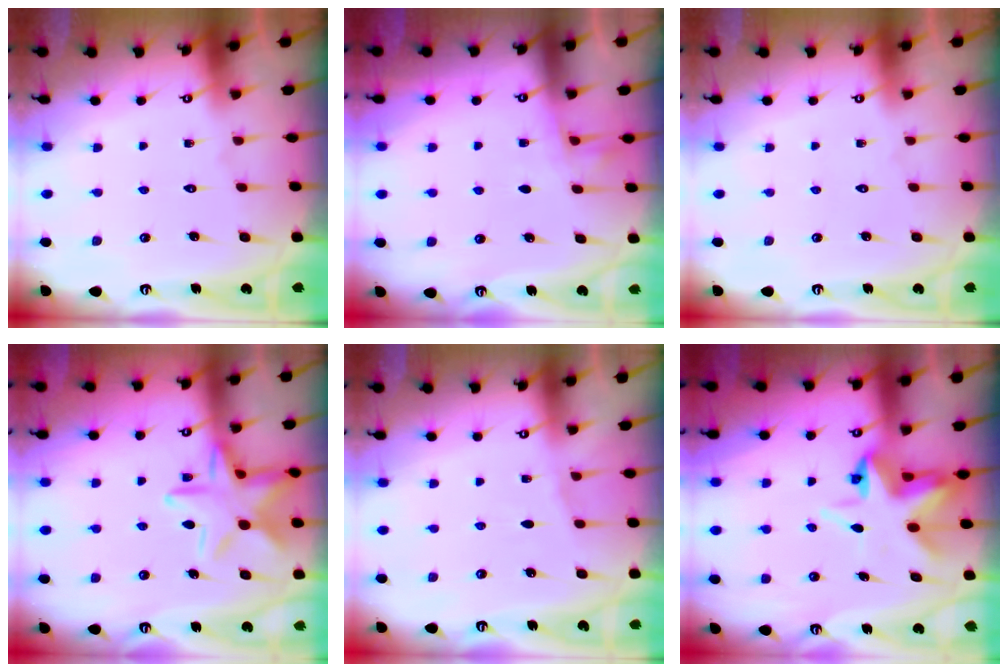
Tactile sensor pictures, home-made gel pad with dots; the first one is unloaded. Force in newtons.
{"total": 2.7, "press": 2.5, "slide": 1.2}
{"total": 0.0}
{"total": 14.4, "press": 14.4, "slide": 0.9}
{"total": 3.0, "press": 2.9, "slide": 0.4}
{"total": 7.3, "press": 7.1, "slide": 1.9}